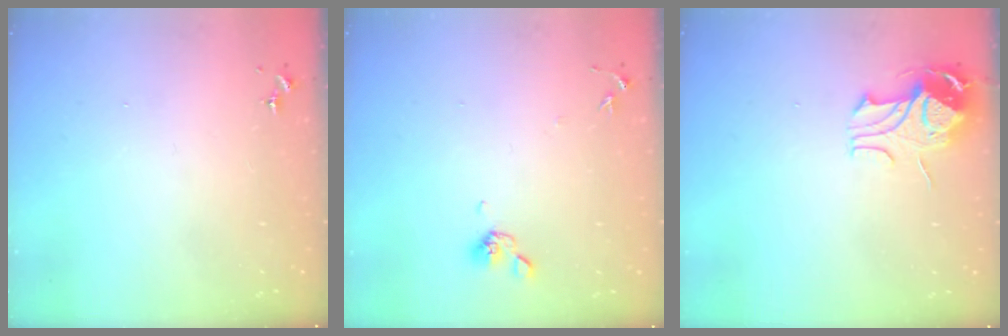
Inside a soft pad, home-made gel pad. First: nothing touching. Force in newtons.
{"total": 7.1, "press": 6.8, "slide": 1.8}
{"total": 9.9, "press": 9.8, "slide": 1.4}